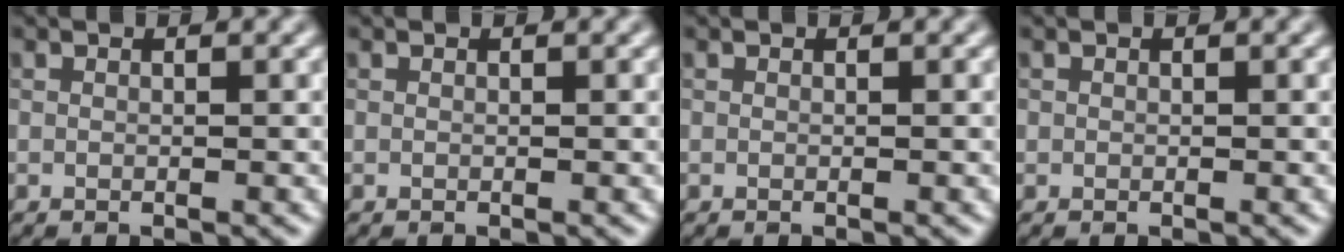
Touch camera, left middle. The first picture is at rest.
{"total": 0.0}
{"total": 0.0}
{"total": 0.0}